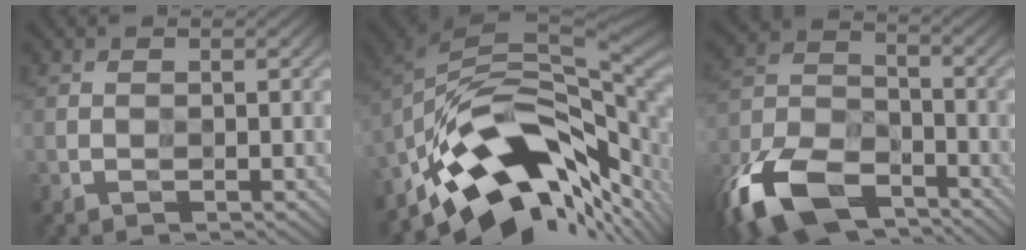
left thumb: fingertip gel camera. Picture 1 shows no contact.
{"total": 13.7, "force": [-7.4, 5.9, 9.8], "torque": [-0.174, 0.009, -0.139]}
{"total": 12.8, "force": [-9.1, 6.3, 6.5], "torque": [-0.160, -0.022, -0.192]}